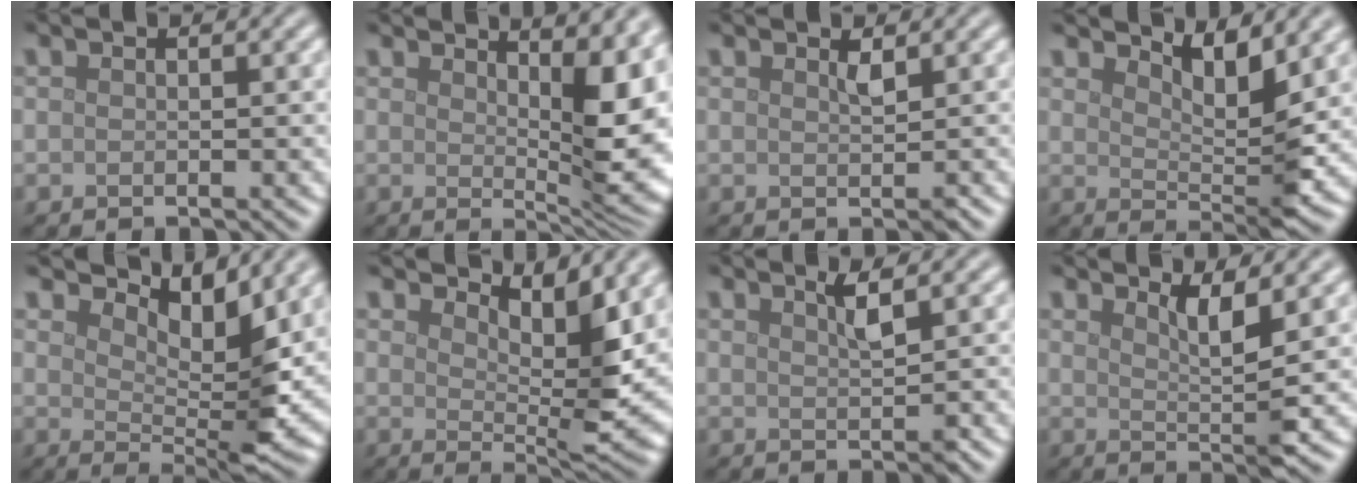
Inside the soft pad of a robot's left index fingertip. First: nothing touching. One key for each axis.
{"total": 8.2, "fx": 2.6, "fy": 2.3, "fz": 7.4, "tx": -0.078, "ty": 0.000, "tz": 0.039}
{"total": 1.0, "fx": 0.6, "fy": 0.1, "fz": 0.8, "tx": -0.013, "ty": -0.001, "tz": 0.009}
{"total": 4.4, "fx": 2.7, "fy": 1.1, "fz": 3.3, "tx": -0.058, "ty": -0.014, "tz": 0.046}
{"total": 6.6, "fx": 4.0, "fy": 2.2, "fz": 4.8, "tx": -0.075, "ty": -0.008, "tz": 0.066}
{"total": 6.1, "fx": 3.4, "fy": 1.9, "fz": 4.7, "tx": -0.078, "ty": -0.014, "tz": 0.057}
{"total": 1.9, "fx": 1.0, "fy": 0.3, "fz": 1.6, "tx": -0.024, "ty": 0.002, "tz": 0.016}
{"total": 3.5, "fx": 1.6, "fy": 0.6, "fz": 3.1, "tx": -0.048, "ty": -0.009, "tz": 0.029}